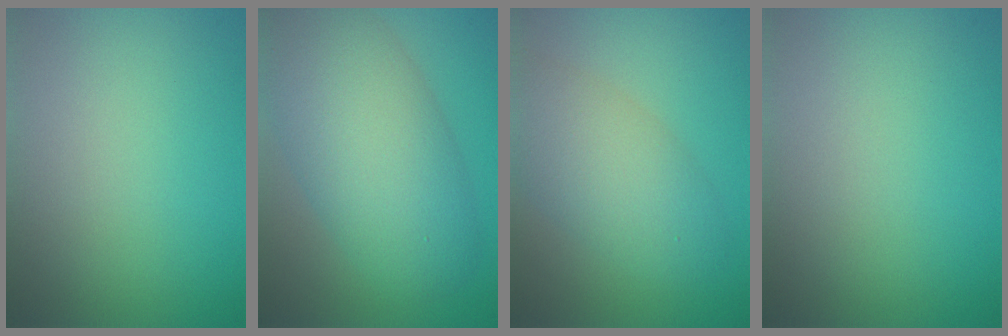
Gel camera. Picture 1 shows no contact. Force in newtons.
{"total": 9.9, "press": 9.8, "slide": 0.6}
{"total": 5.3, "press": 5.3, "slide": 0.2}
{"total": 0.0}